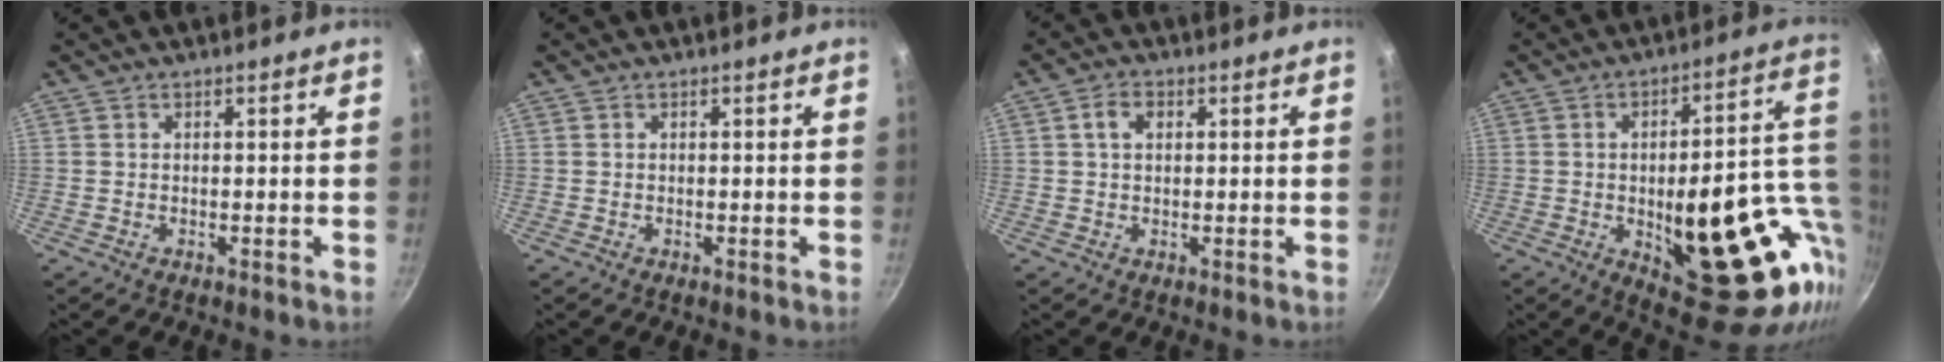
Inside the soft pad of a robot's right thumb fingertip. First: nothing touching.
{"total": 0.0}
{"total": 3.4, "force": [0.8, 2.4, 2.3], "torque": [-0.031, 0.005, 0.011]}
{"total": 26.0, "force": [-4.1, 10.9, 23.2], "torque": [-0.268, 0.002, -0.038]}